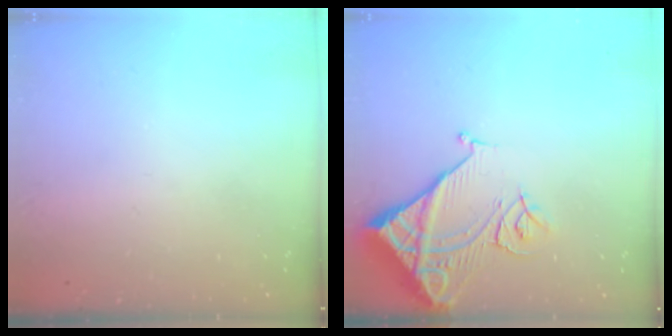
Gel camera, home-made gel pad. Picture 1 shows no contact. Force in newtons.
{"total": 12.1, "press": 12.0, "slide": 1.6}